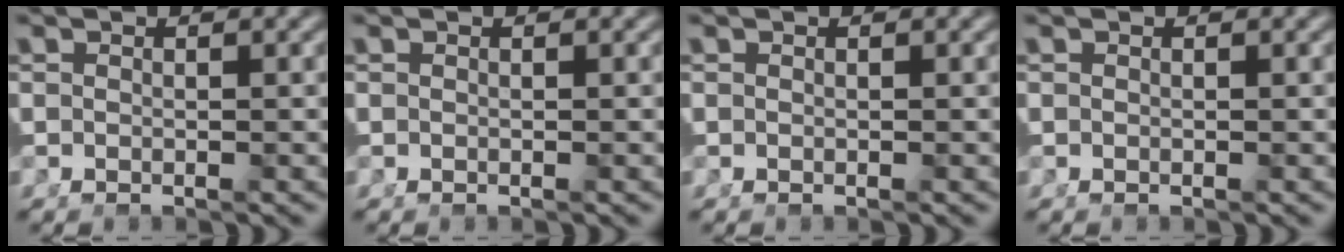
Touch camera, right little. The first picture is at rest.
{"total": 0.0}
{"total": 0.0}
{"total": 0.0}